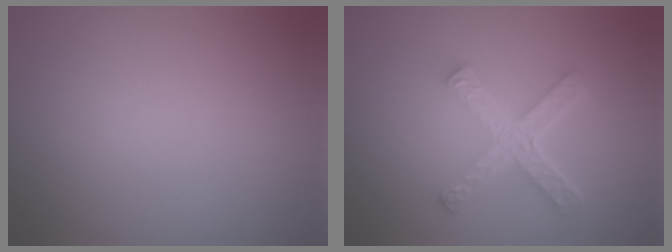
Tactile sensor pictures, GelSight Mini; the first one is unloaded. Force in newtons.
{"total": 4.6, "press": 3.3, "slide": 3.2}